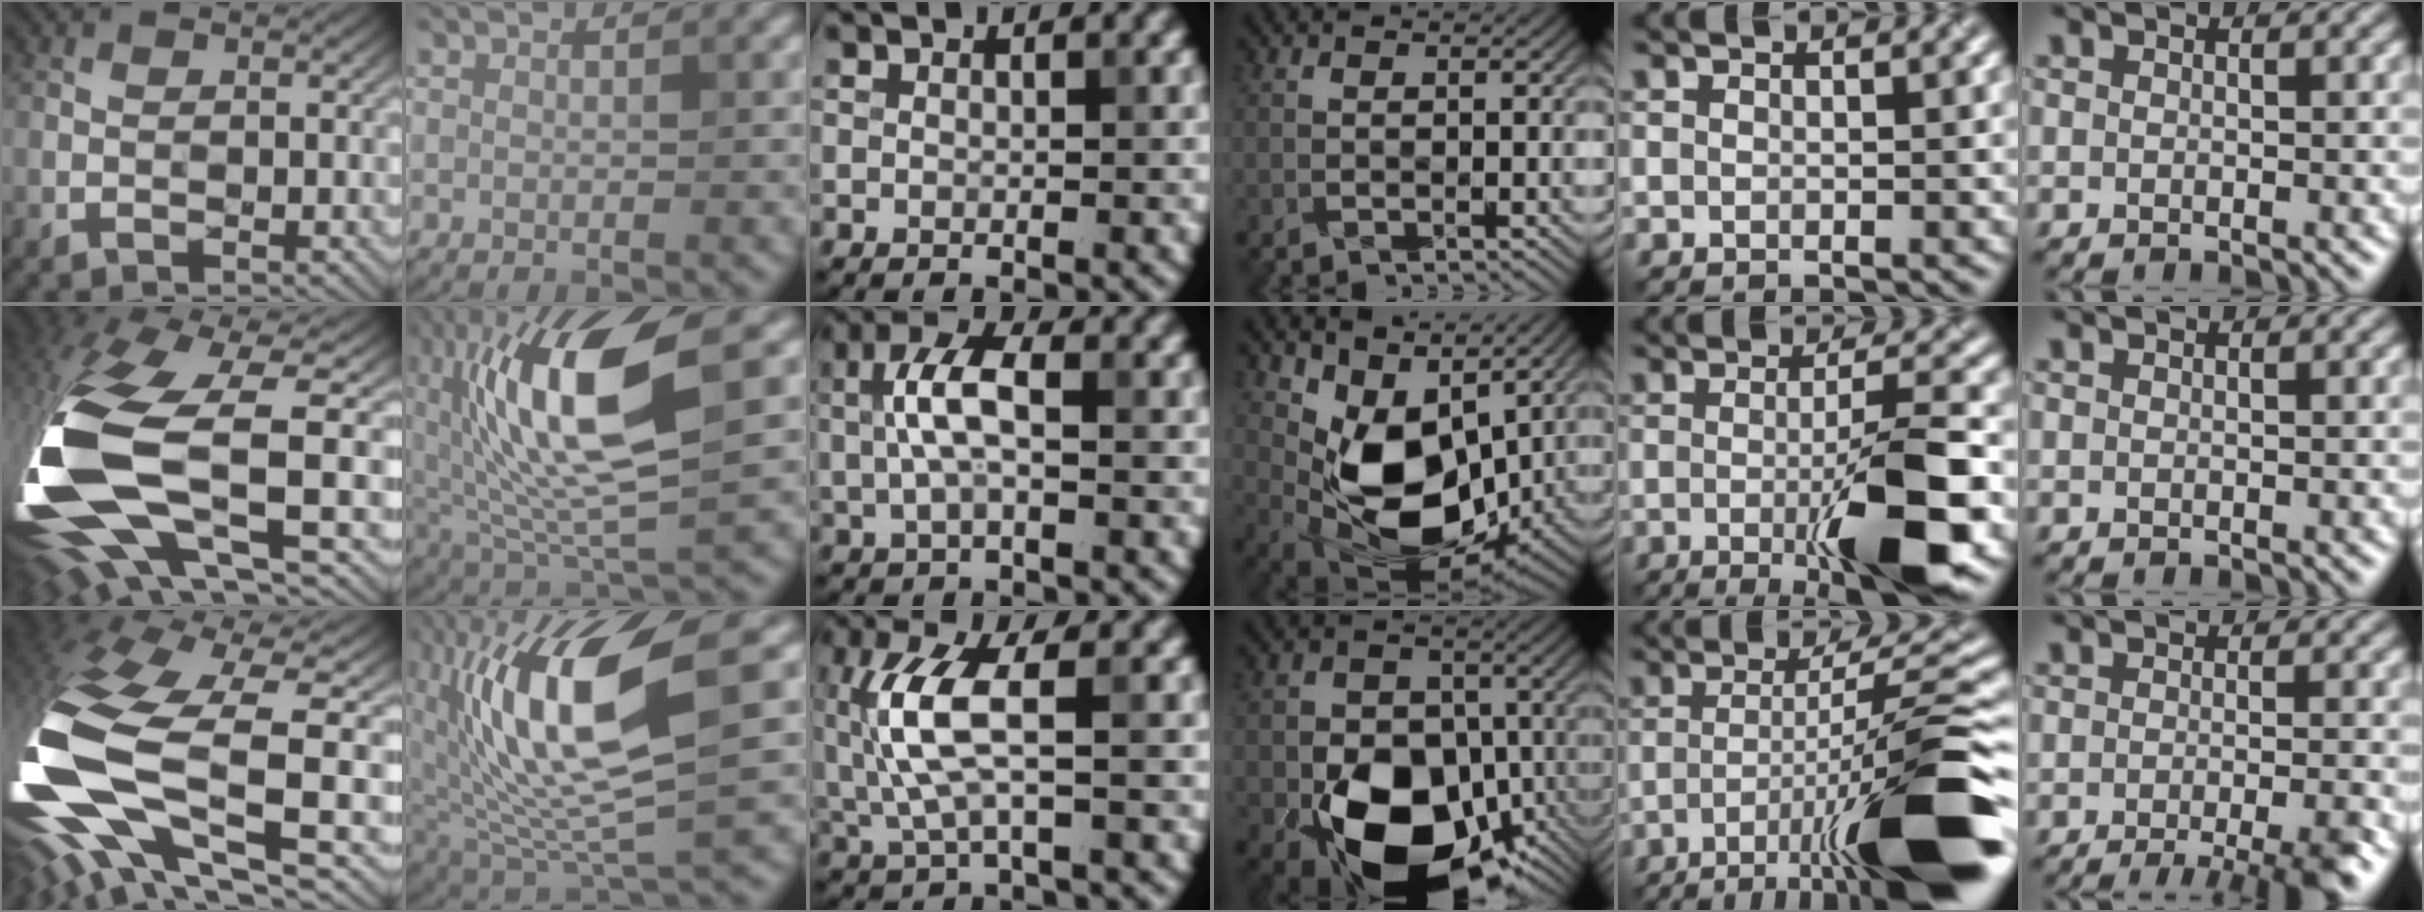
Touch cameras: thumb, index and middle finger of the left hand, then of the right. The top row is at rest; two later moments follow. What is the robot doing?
{"motion": "wrap", "object": "ethernet cable"}